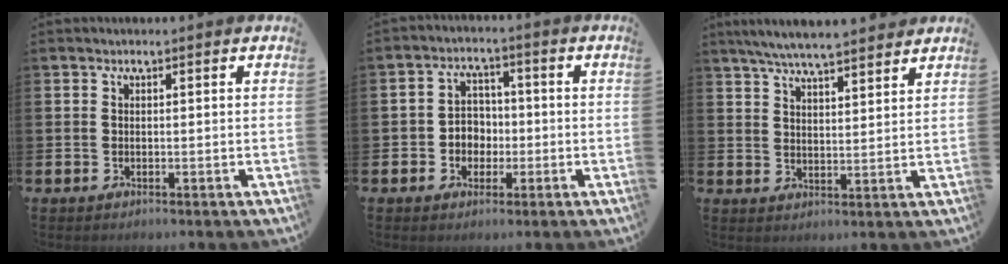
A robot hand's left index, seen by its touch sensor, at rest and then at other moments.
{"total": 3.7, "force": [-0.6, 3.5, 1.3], "torque": [-0.022, 0.002, -0.021]}
{"total": 6.0, "force": [5.8, 0.2, 1.7], "torque": [-0.050, -0.026, 0.104]}